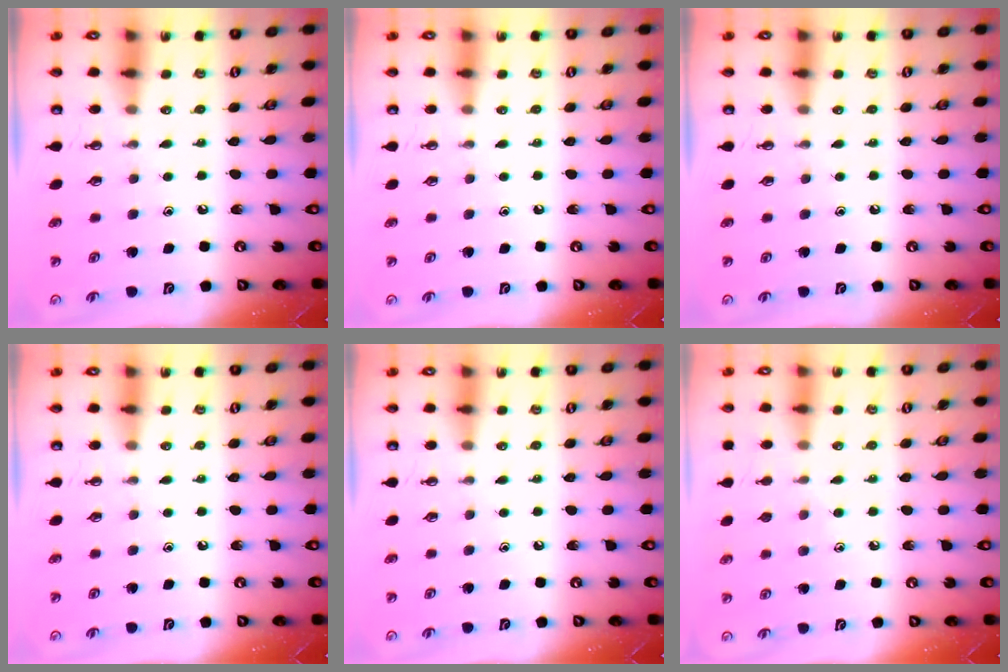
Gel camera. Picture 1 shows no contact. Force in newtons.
{"total": 0.0}
{"total": 0.0}
{"total": 0.0}
{"total": 0.0}
{"total": 5.8, "press": 5.8, "slide": 0.5}